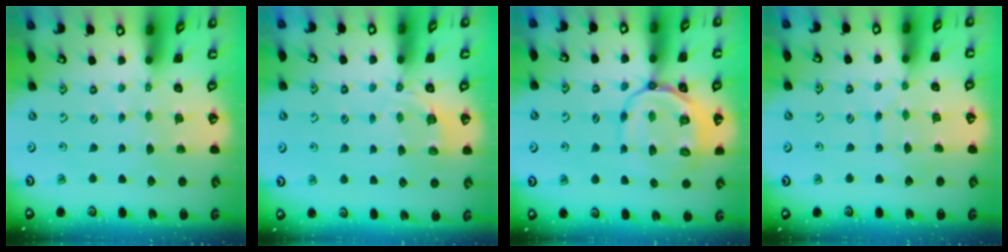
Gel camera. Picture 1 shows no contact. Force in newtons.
{"total": 4.2, "press": 3.6, "slide": 2.2}
{"total": 12.1, "press": 12.0, "slide": 2.0}
{"total": 3.8, "press": 3.8, "slide": 0.2}